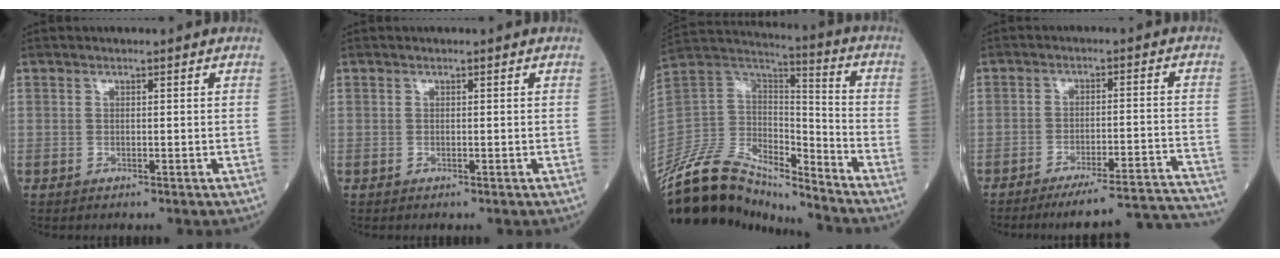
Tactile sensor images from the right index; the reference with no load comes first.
{"total": 0.0}
{"total": 18.0, "force": [-16.2, 5.3, 5.7], "torque": [-0.106, 0.053, -0.298]}
{"total": 19.1, "force": [-18.5, -1.1, 4.7], "torque": [-0.018, -0.001, -0.239]}